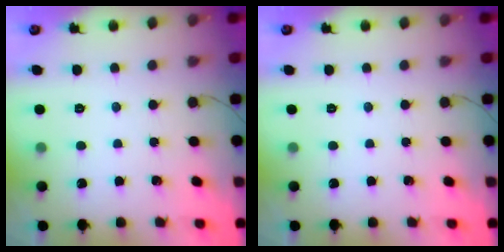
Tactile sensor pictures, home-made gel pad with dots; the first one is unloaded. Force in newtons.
{"total": 0.0}